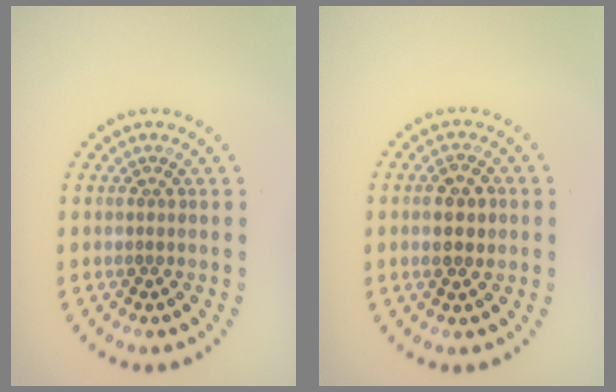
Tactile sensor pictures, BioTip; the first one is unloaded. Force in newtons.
{"total": 2.7, "press": 2.7, "slide": 0.1}